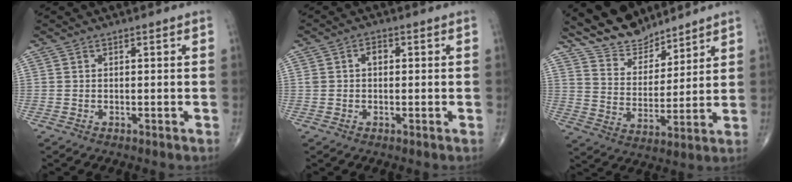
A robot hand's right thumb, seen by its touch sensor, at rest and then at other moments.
{"total": 2.6, "force": [0.6, 1.8, 1.8], "torque": [-0.025, 0.009, 0.009]}
{"total": 11.5, "force": [10.3, 4.4, 2.7], "torque": [-0.021, -0.066, 0.196]}